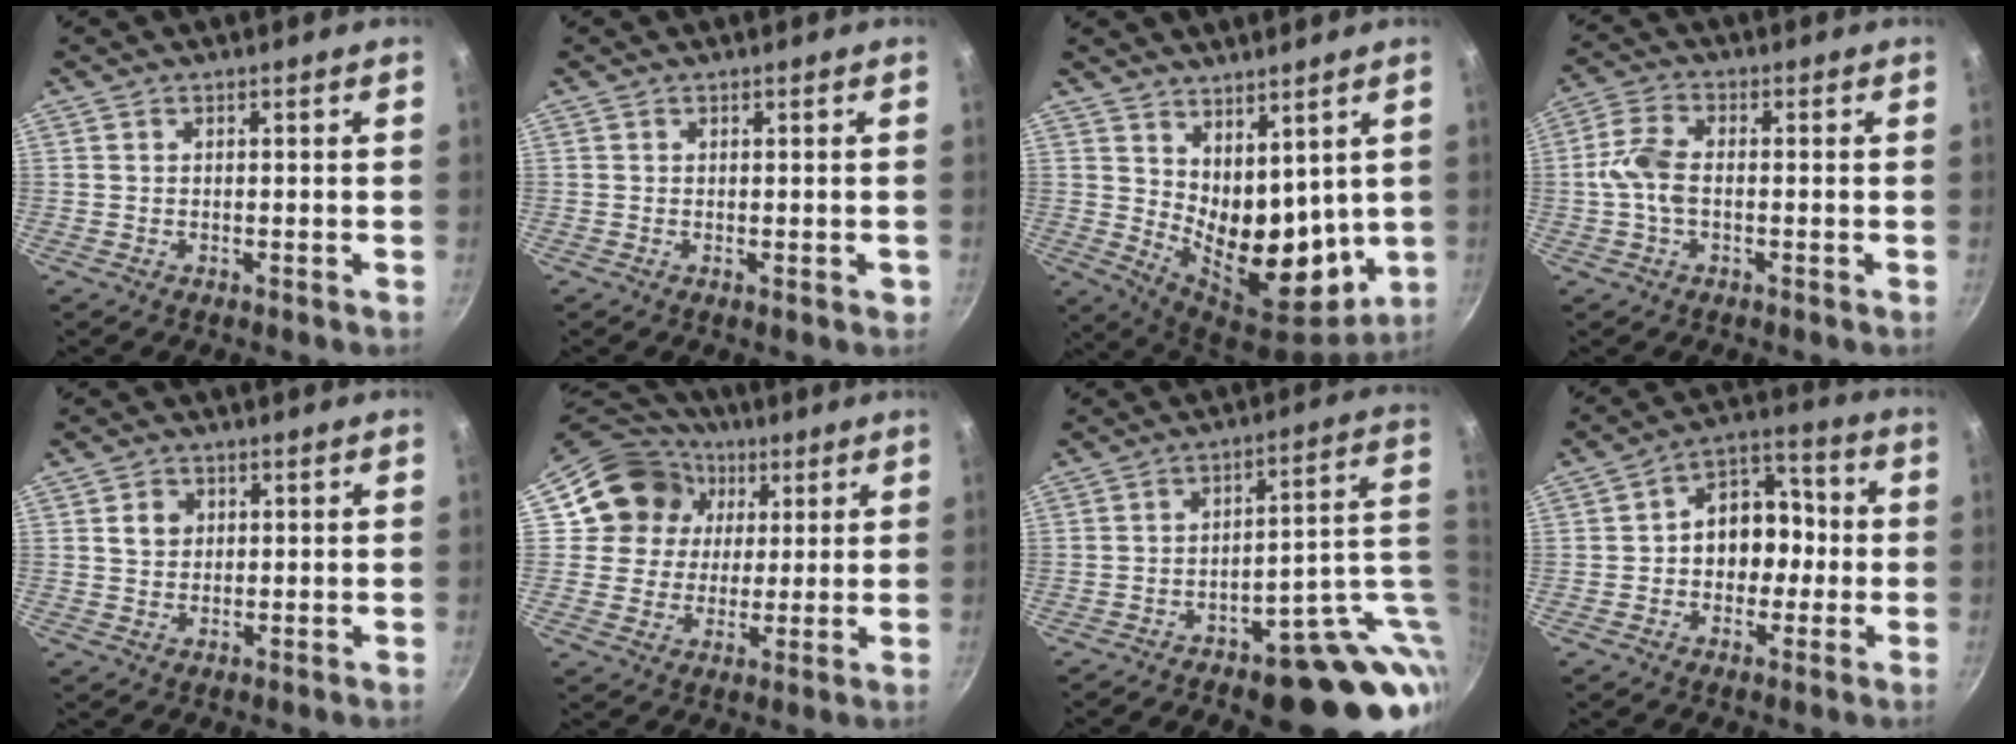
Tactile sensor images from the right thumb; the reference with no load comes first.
{"total": 1.0, "force": [-0.2, 0.5, 0.9], "torque": [-0.005, 0.001, -0.003]}
{"total": 13.9, "force": [4.9, 8.2, 10.1], "torque": [-0.126, -0.059, 0.104]}
{"total": 6.5, "force": [-0.8, 3.7, 5.3], "torque": [-0.112, 0.022, -0.025]}
{"total": 3.5, "force": [0.9, 3.0, 1.6], "torque": [-0.010, 0.004, 0.013]}
{"total": 14.1, "force": [3.9, 12.8, 4.3], "torque": [-0.050, 0.017, 0.057]}
{"total": 18.4, "force": [-4.3, 8.7, 15.7], "torque": [-0.122, 0.028, -0.049]}
{"total": 11.6, "force": [-0.9, 9.0, 7.2], "torque": [-0.044, 0.043, -0.026]}